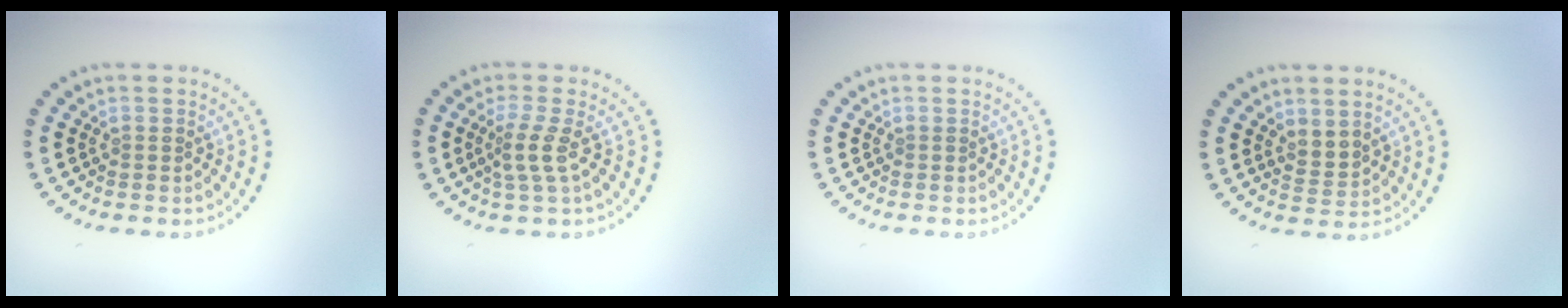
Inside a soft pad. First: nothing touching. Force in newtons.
{"total": 2.2, "press": 1.5, "slide": 1.7}
{"total": 0.0}
{"total": 1.7, "press": 1.3, "slide": 1.0}